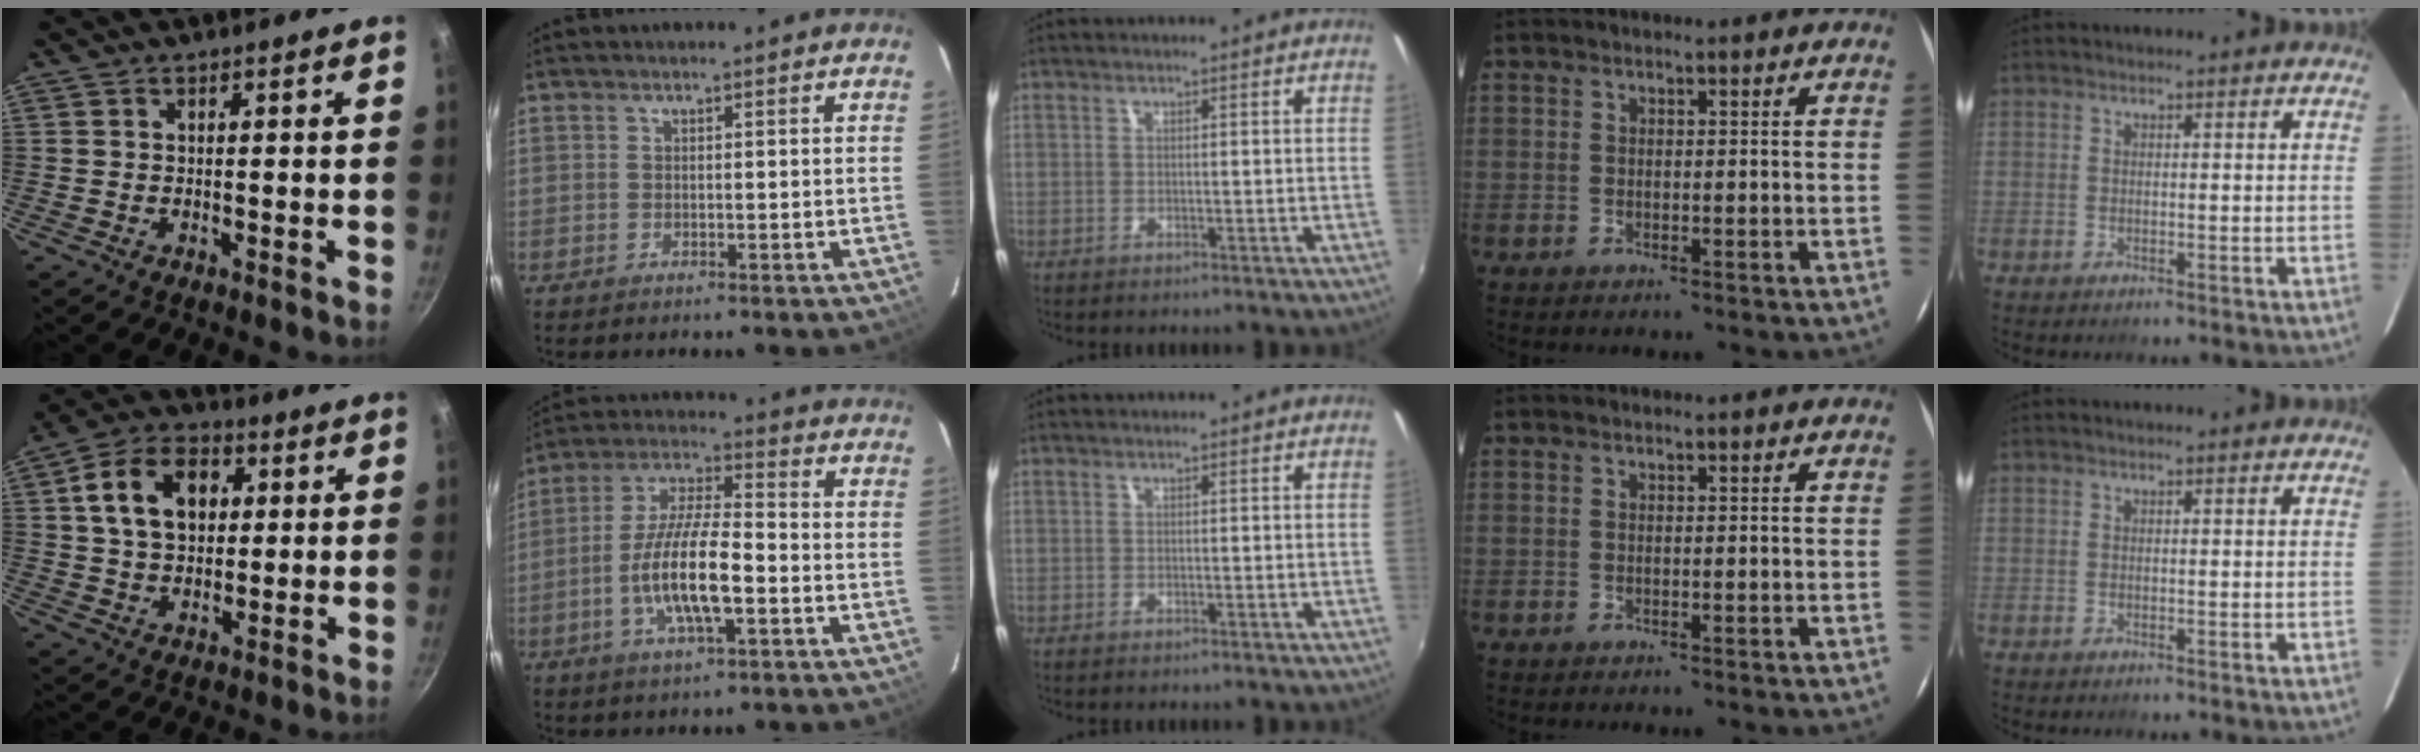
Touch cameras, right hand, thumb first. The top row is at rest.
{"thumb": {"total": 13.3, "force": [3.0, 9.4, 8.9], "torque": [-0.129, 0.013, 0.041]}, "index": {"total": 12.9, "force": [-4.0, 3.2, 11.8], "torque": [-0.239, -0.002, -0.076]}}